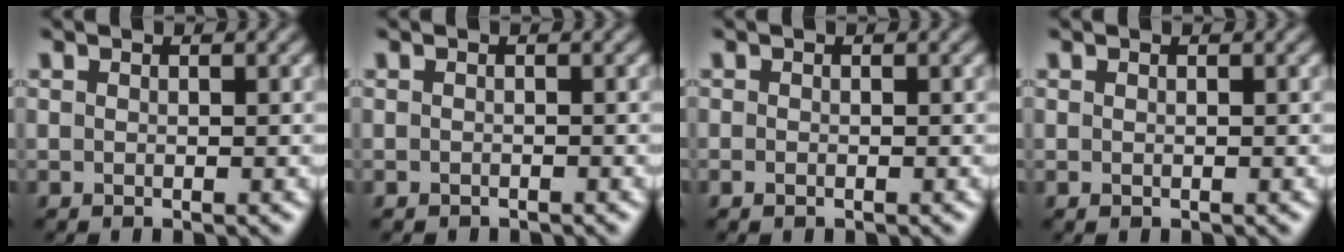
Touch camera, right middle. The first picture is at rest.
{"total": 0.5, "force": [-0.5, 0.2, 0.0], "torque": [0.002, -0.003, -0.008]}
{"total": 0.6, "force": [-0.3, 0.3, 0.4], "torque": [-0.008, -0.004, -0.004]}
{"total": 0.0}